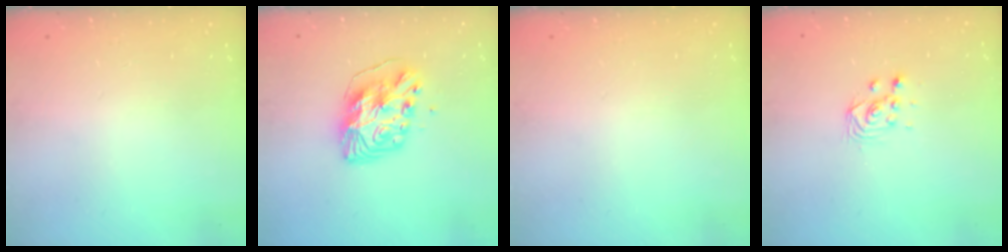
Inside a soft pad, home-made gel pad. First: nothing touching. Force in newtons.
{"total": 11.3, "press": 11.3, "slide": 1.1}
{"total": 0.0}
{"total": 3.0, "press": 3.0, "slide": 0.1}